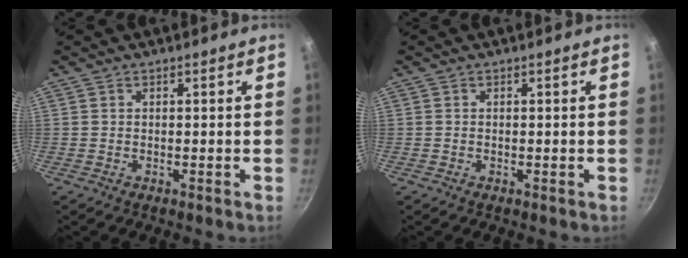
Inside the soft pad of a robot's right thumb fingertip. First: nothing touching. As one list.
[{"total": 0.0}]